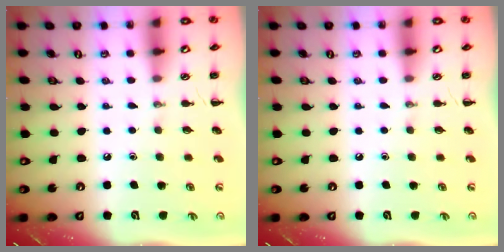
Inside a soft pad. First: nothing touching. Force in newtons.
{"total": 0.0}